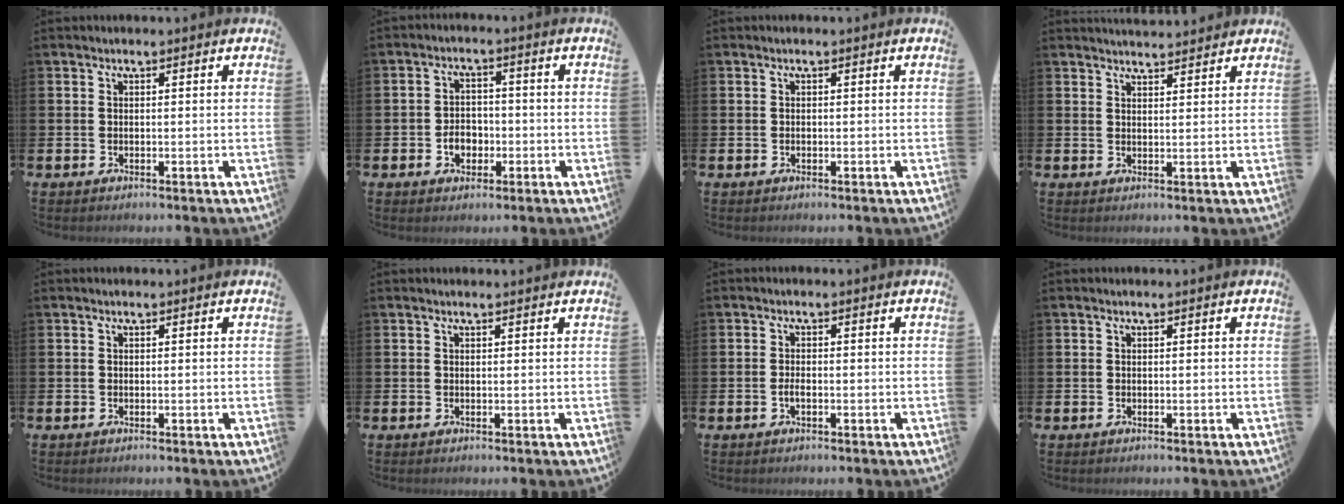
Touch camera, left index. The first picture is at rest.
{"total": 3.4, "force": [-1.1, 2.6, 1.8], "torque": [-0.017, -0.006, -0.029]}
{"total": 0.0}
{"total": 2.9, "force": [2.9, 0.3, 0.1], "torque": [-0.002, -0.016, 0.051]}
{"total": 0.0}
{"total": 0.6, "force": [0.6, 0.0, 0.1], "torque": [0.008, -0.004, 0.009]}
{"total": 1.2, "force": [-0.5, 0.5, 1.0], "torque": [-0.022, 0.002, -0.009]}
{"total": 0.0}